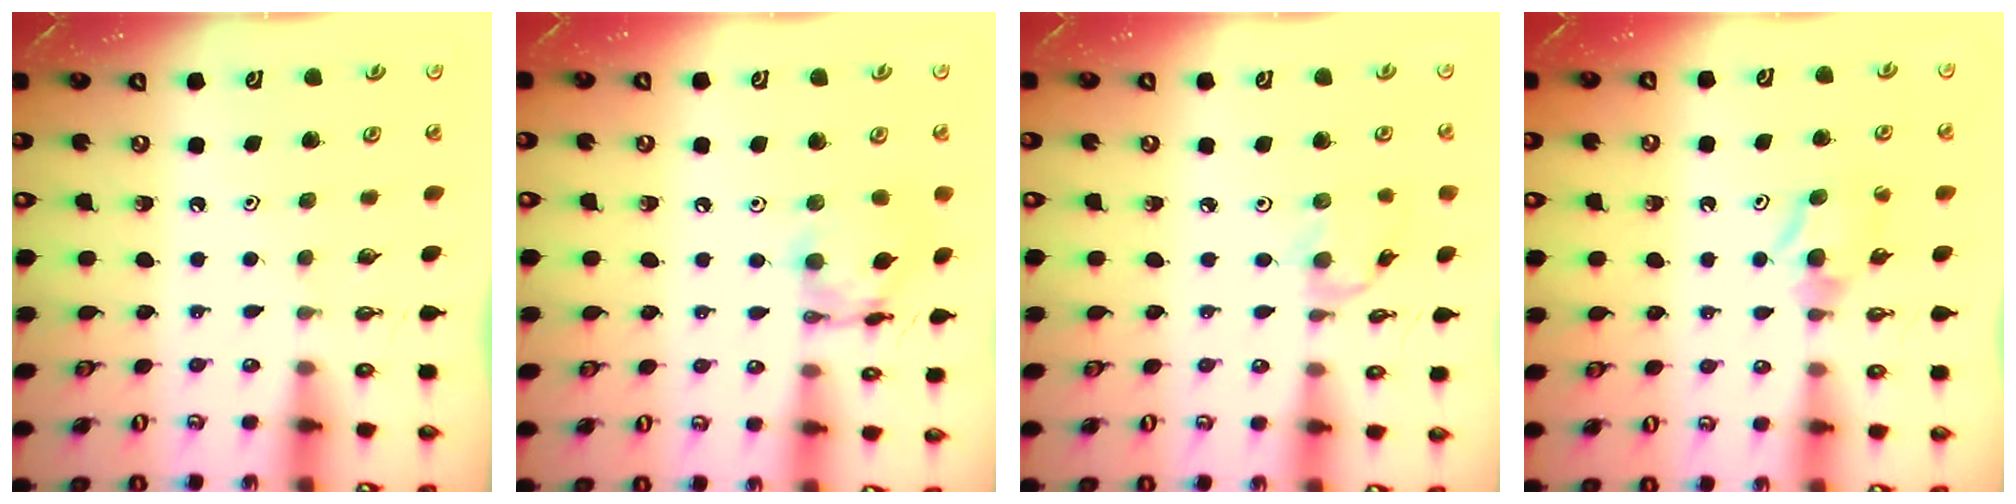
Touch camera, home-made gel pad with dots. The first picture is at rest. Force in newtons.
{"total": 12.0, "press": 12.0, "slide": 0.9}
{"total": 3.3, "press": 3.3, "slide": 0.3}
{"total": 6.7, "press": 6.7, "slide": 0.4}